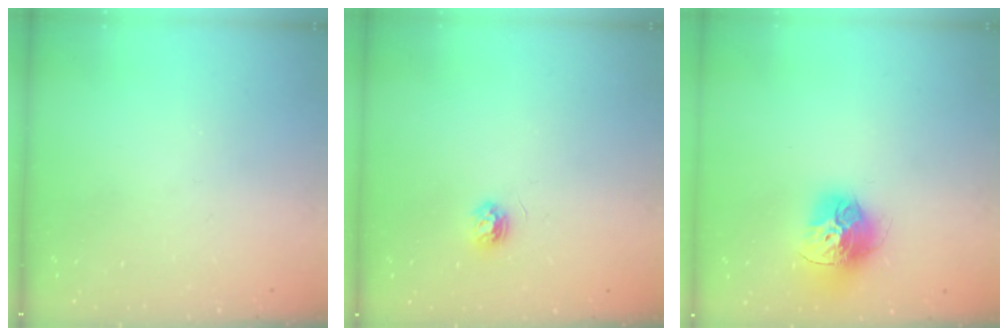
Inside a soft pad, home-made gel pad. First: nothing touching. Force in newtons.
{"total": 4.5, "press": 4.4, "slide": 0.5}
{"total": 15.3, "press": 15.2, "slide": 1.7}